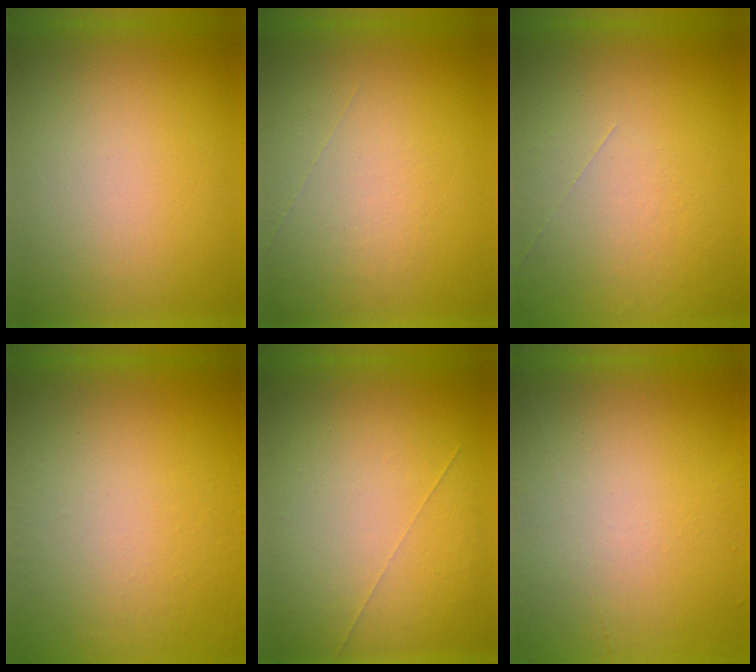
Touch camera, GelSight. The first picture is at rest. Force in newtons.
{"total": 1.0}
{"total": 1.1}
{"total": 1.2}
{"total": 1.0}
{"total": 4.5}